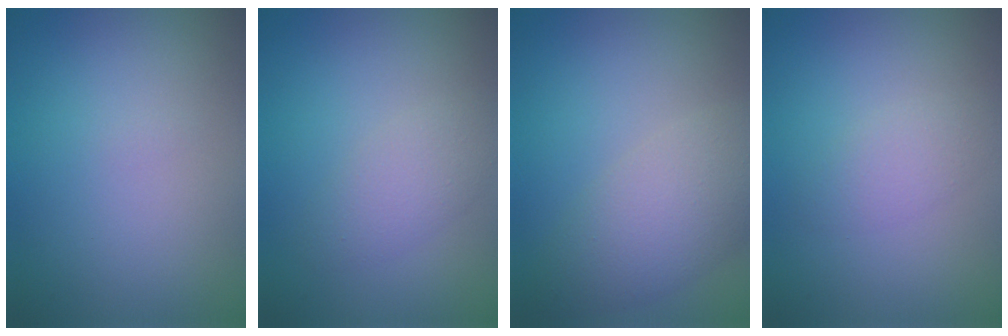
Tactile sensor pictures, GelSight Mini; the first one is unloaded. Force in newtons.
{"total": 2.5, "press": 2.5, "slide": 0.0}
{"total": 5.0, "press": 5.0, "slide": 0.3}
{"total": 1.7, "press": 1.7, "slide": 0.1}